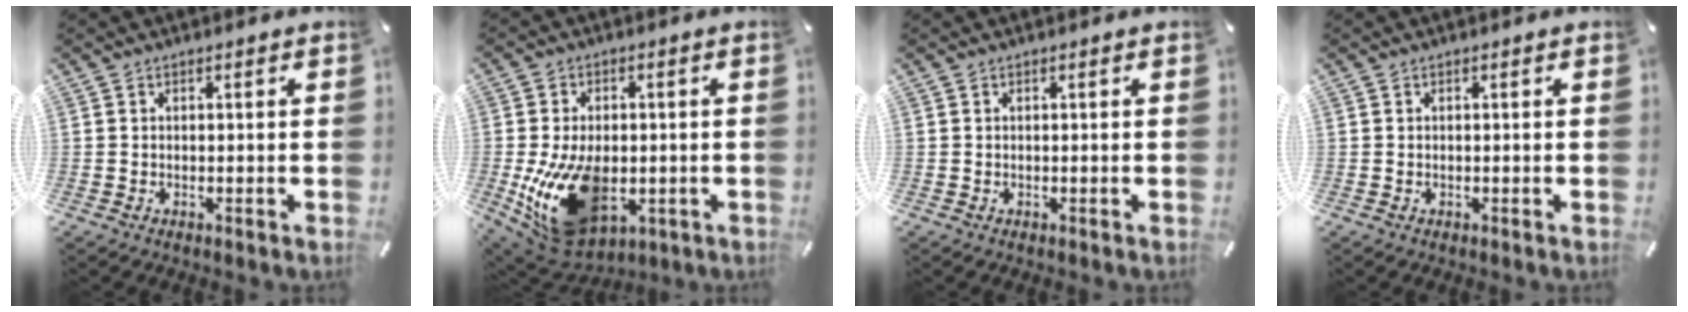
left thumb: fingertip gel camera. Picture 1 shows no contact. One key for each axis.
{"total": 19.6, "fx": -3.6, "fy": 12.5, "fz": 14.7, "tx": -0.284, "ty": 0.000, "tz": -0.042}
{"total": 0.0}
{"total": 0.0}